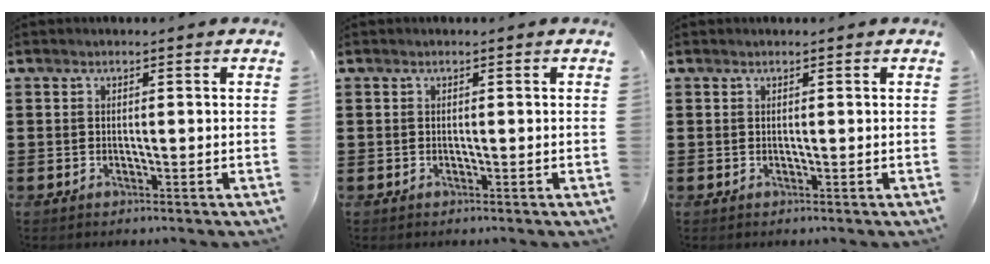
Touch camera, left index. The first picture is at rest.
{"total": 0.0}
{"total": 0.0}